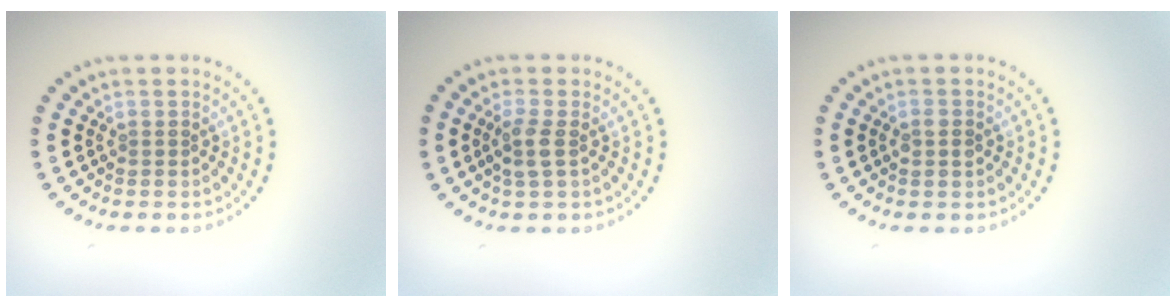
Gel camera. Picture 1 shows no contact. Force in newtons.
{"total": 1.9, "press": 1.8, "slide": 0.7}
{"total": 1.6, "press": 1.6, "slide": 0.1}